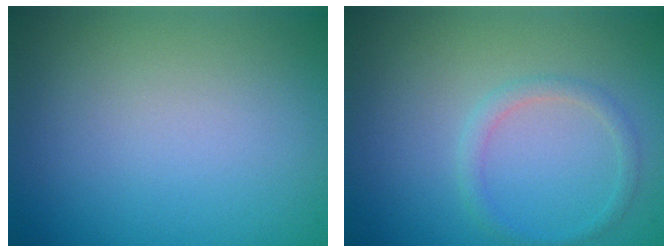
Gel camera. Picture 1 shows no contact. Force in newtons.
{"total": 1.4, "press": 1.4, "slide": 0.1}